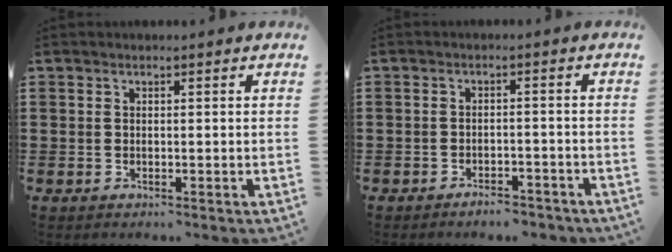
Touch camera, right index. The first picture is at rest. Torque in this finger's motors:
{"motor_torque": [0.27, 0.27, 0.08, 0.05]}